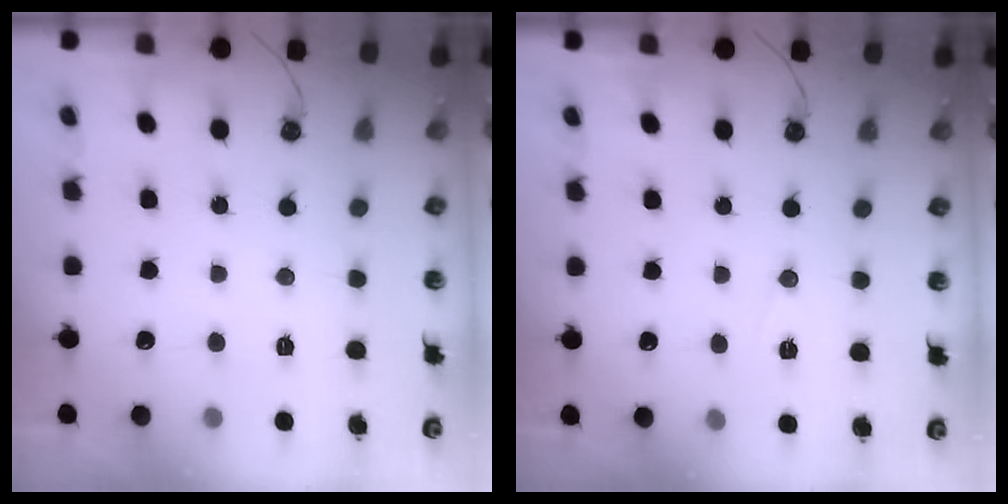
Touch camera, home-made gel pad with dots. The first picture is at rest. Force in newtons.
{"total": 6.1, "press": 4.2, "slide": 4.5}